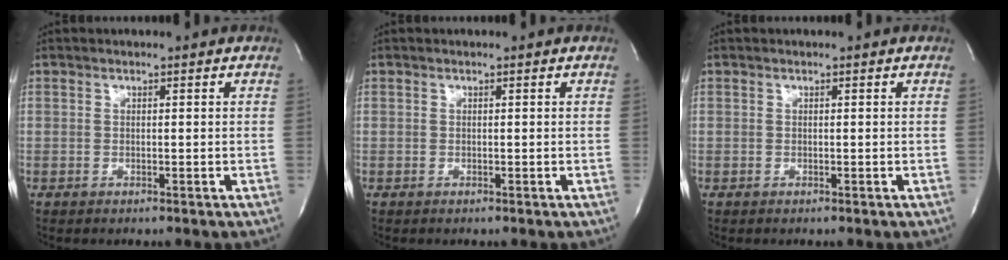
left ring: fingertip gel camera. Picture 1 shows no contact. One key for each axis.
{"total": 0.0}
{"total": 0.0}